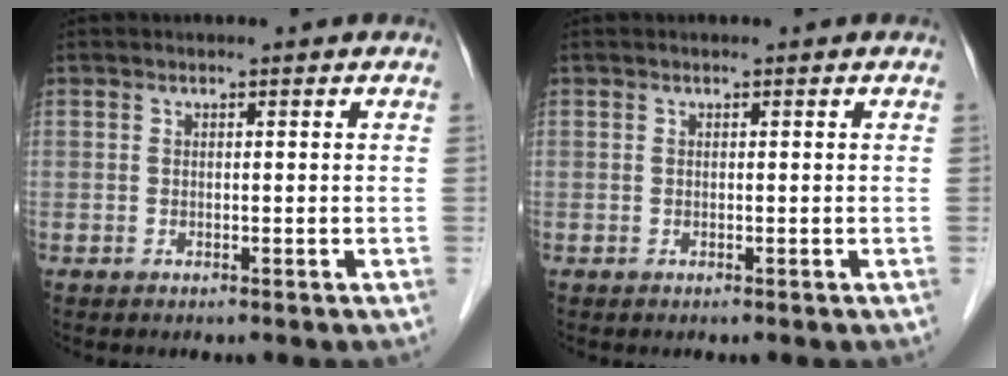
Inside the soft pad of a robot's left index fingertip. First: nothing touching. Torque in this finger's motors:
{"motor_torque": [0.00, 0.00, 0.00, 0.00]}